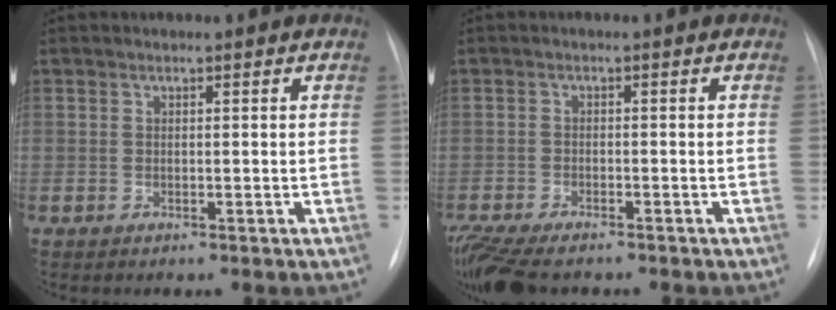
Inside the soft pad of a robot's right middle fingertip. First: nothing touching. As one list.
[{"total": 10.8, "force": [-8.5, 3.4, 5.6], "torque": [-0.117, -0.015, -0.136]}]